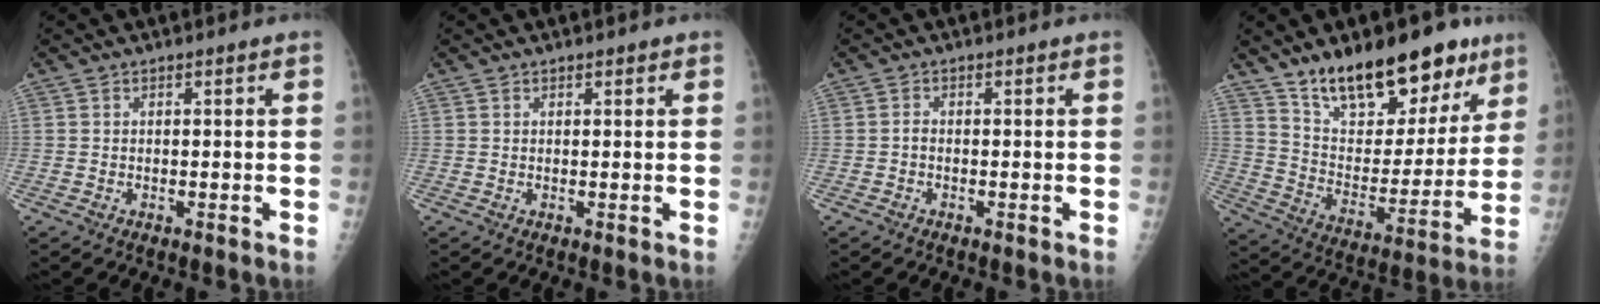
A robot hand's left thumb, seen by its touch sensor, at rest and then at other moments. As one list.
[{"total": 0.9, "force": [0.7, 0.5, 0.3], "torque": [0.004, -0.003, 0.005]}, {"total": 0.8, "force": [-0.2, 0.5, 0.6], "torque": [-0.005, 0.002, -0.009]}, {"total": 22.7, "force": [15.6, 10.6, 12.7], "torque": [-0.142, -0.076, 0.250]}]